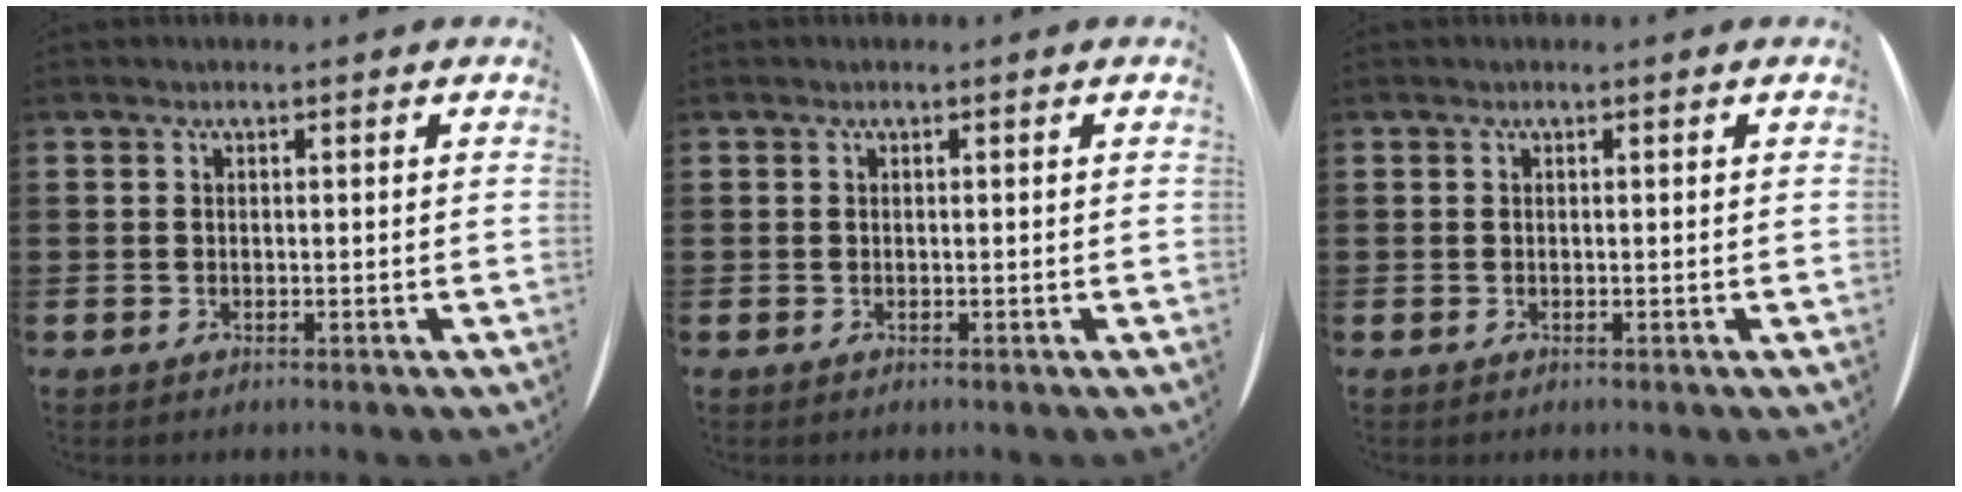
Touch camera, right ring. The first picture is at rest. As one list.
[{"total": 0.0}, {"total": 0.0}]